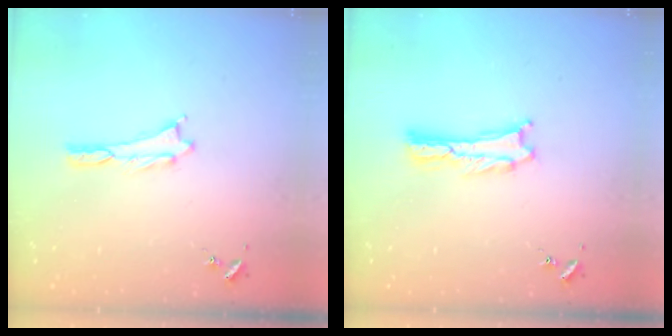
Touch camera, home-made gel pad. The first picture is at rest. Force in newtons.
{"total": 1.1, "press": 1.1, "slide": 0.2}